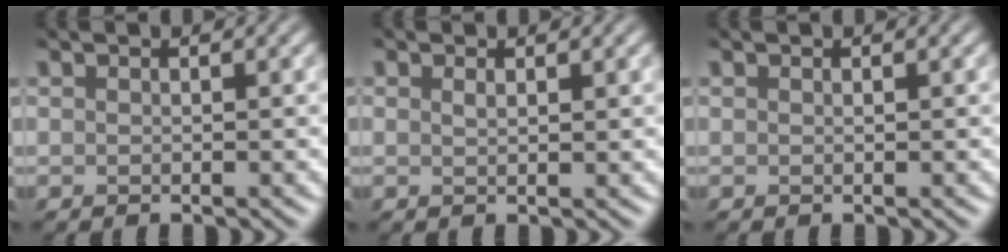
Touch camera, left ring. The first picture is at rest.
{"total": 0.0}
{"total": 0.0}